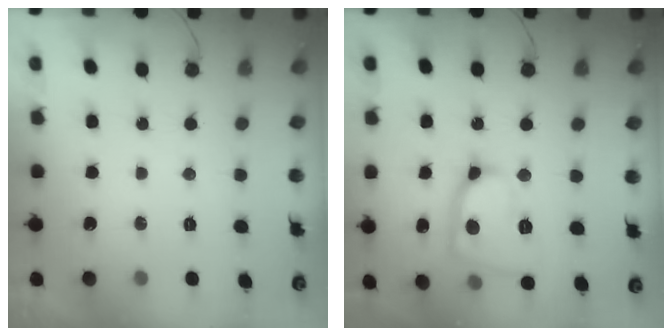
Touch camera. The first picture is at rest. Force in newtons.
{"total": 14.5, "press": 14.4, "slide": 1.5}